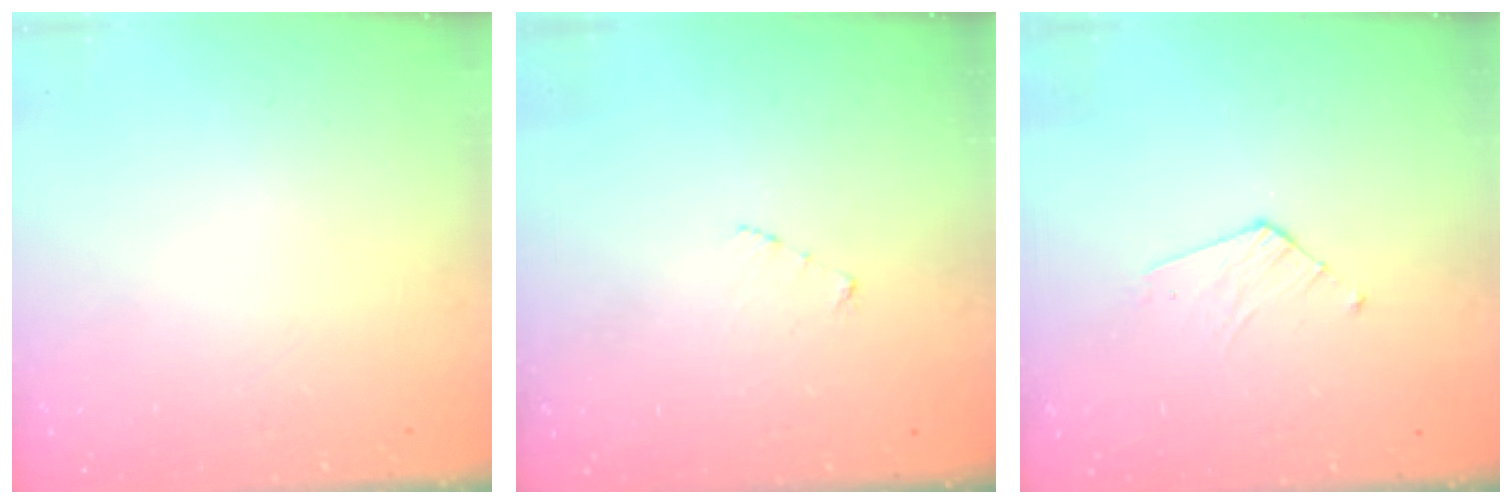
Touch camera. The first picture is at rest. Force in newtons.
{"total": 2.6, "press": 2.6, "slide": 0.3}
{"total": 3.6, "press": 3.6, "slide": 0.3}